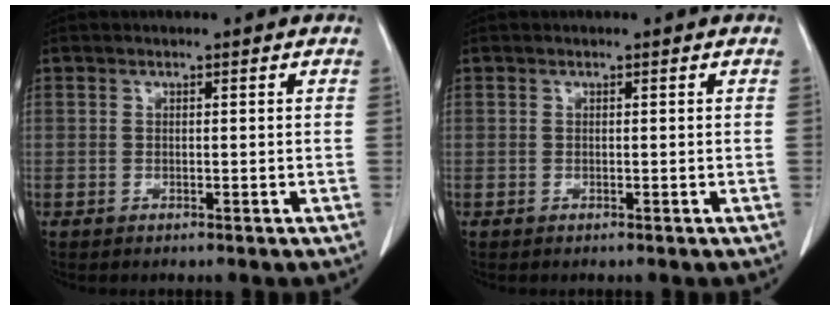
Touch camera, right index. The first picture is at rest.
{"total": 0.0}